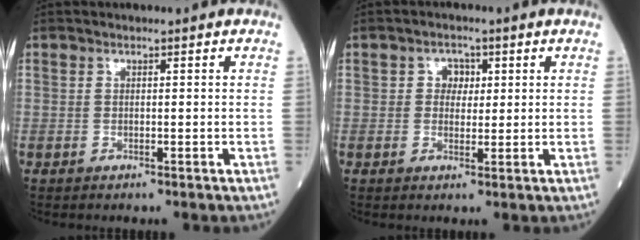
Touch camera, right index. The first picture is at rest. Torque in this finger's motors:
{"motor_torque": [0.02, 0.00, 0.01, 0.02]}